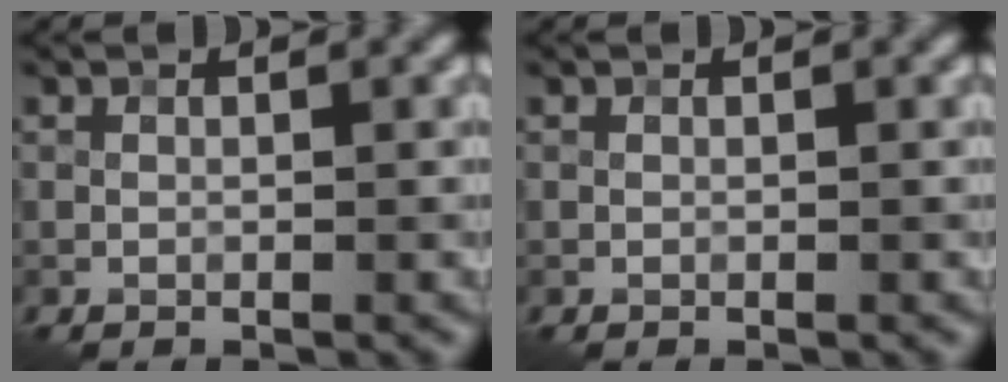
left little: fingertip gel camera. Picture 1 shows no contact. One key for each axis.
{"total": 0.0}